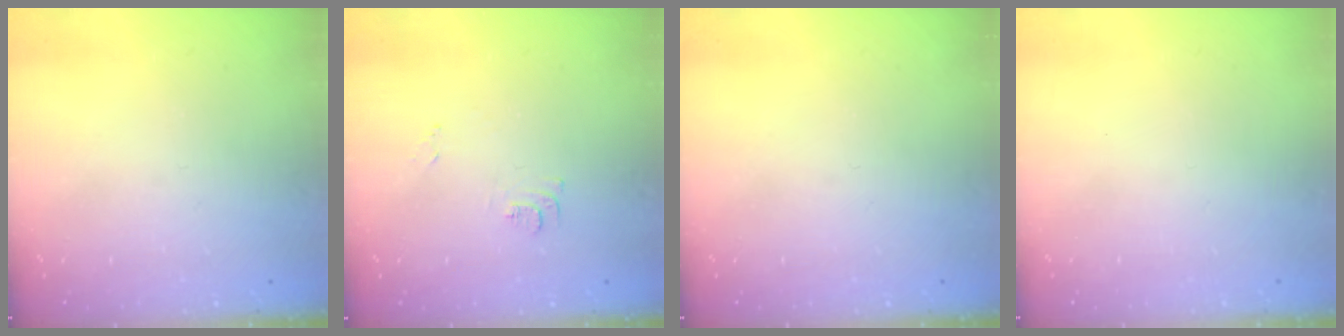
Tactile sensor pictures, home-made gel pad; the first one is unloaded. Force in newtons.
{"total": 7.3, "press": 7.3, "slide": 0.7}
{"total": 0.0}
{"total": 1.5, "press": 1.5, "slide": 0.1}